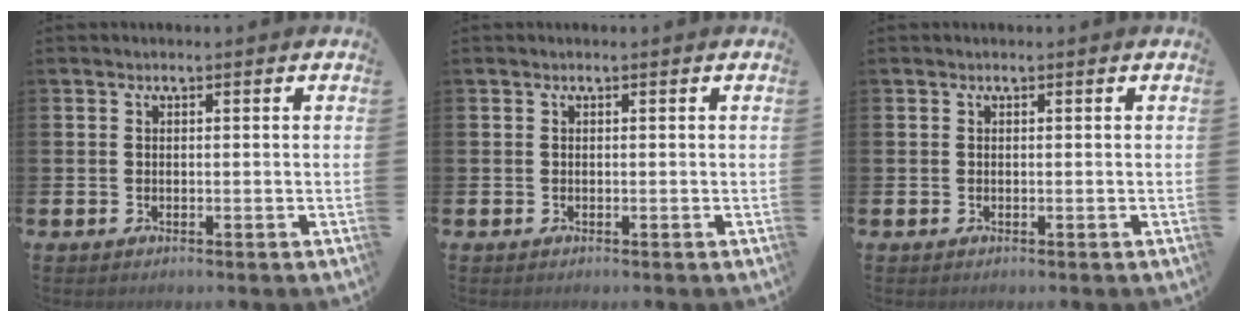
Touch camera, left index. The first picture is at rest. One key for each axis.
{"total": 0.0}
{"total": 0.0}